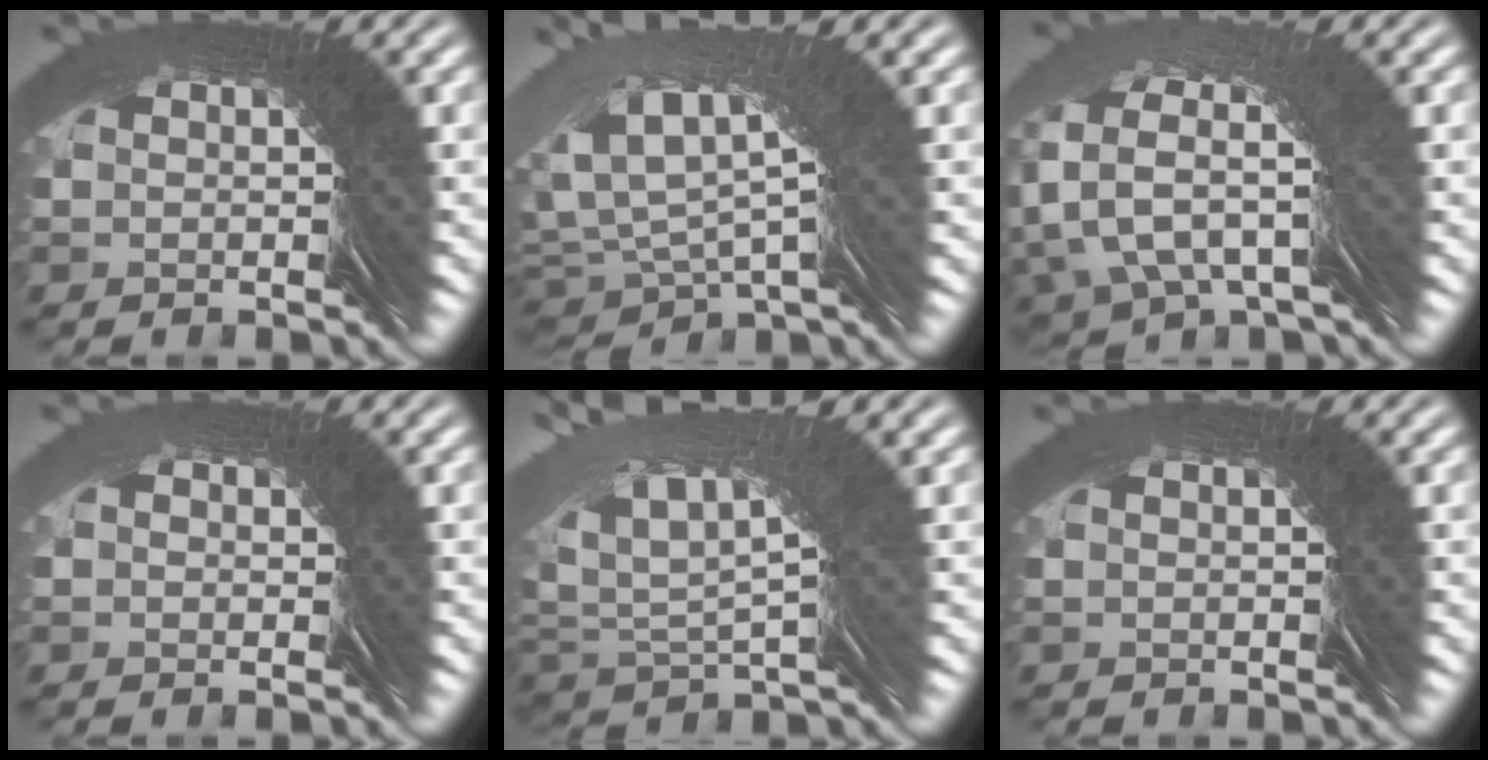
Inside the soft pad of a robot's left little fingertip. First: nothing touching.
{"total": 2.4, "force": [2.0, 0.1, 1.3], "torque": [-0.045, 0.019, 0.037]}
{"total": 4.3, "force": [3.8, -1.3, -1.5], "torque": [-0.022, 0.030, 0.052]}
{"total": 1.9, "force": [0.2, 1.8, 0.6], "torque": [-0.014, 0.001, -0.002]}
{"total": 4.2, "force": [3.4, 0.3, 2.4], "torque": [-0.058, 0.030, 0.059]}
{"total": 0.0}